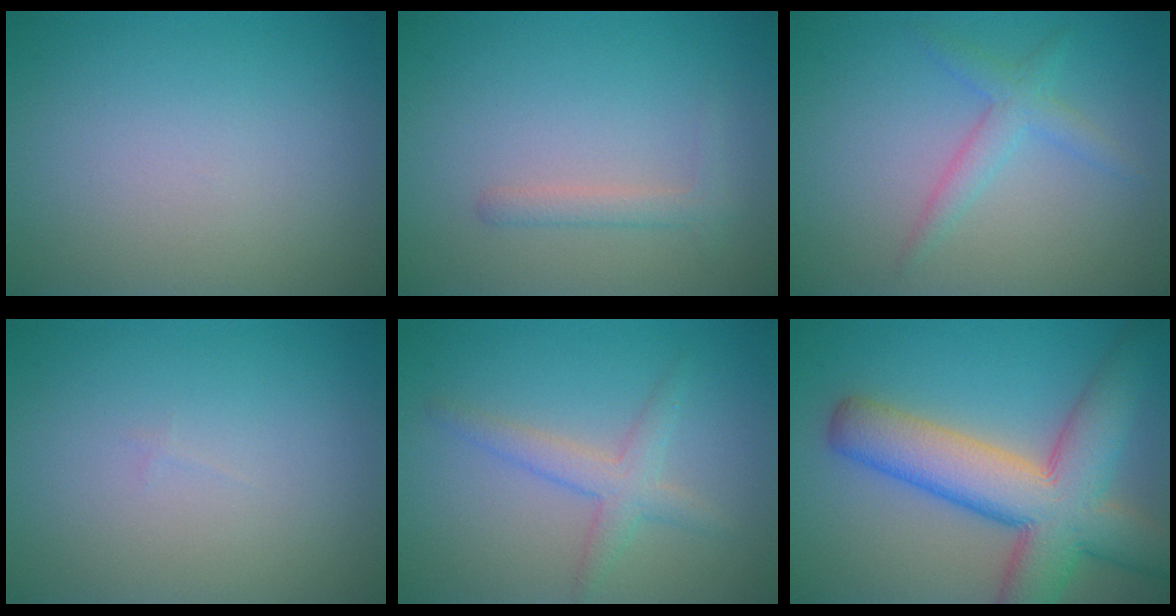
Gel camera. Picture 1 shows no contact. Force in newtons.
{"total": 0.9, "press": 0.9, "slide": 0.1}
{"total": 2.2, "press": 2.2, "slide": 0.1}
{"total": 0.0}
{"total": 2.6, "press": 2.6, "slide": 0.2}
{"total": 10.6, "press": 10.5, "slide": 0.4}